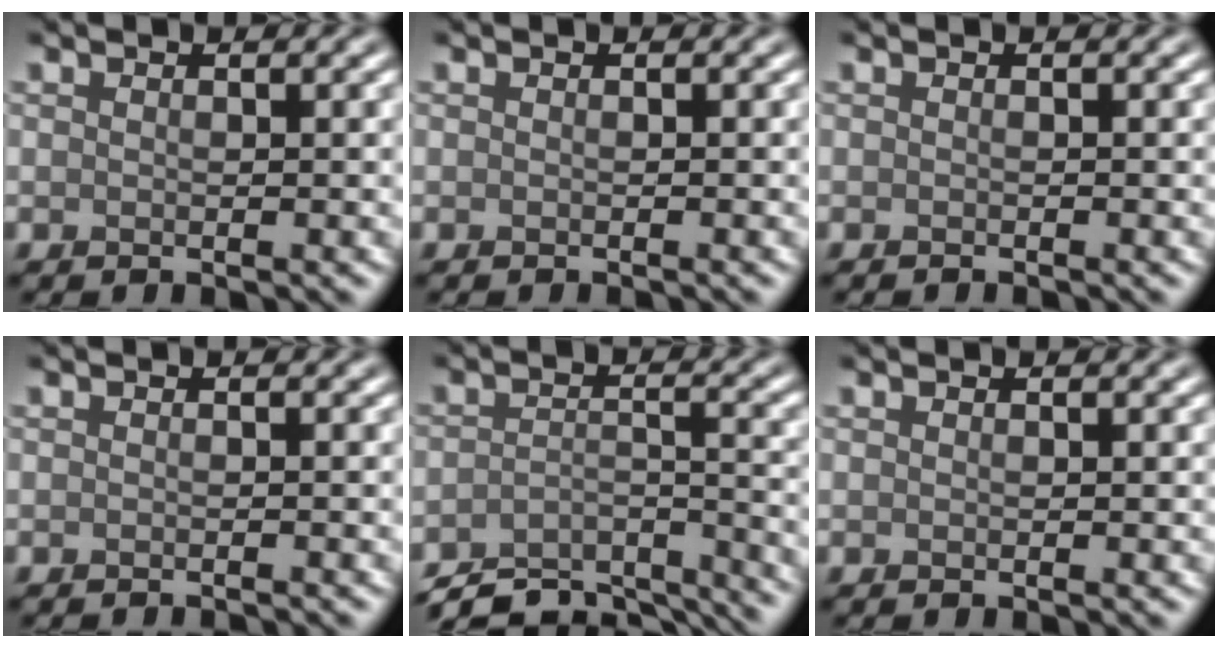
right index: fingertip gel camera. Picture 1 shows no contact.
{"total": 0.6, "force": [-0.6, 0.1, 0.3], "torque": [0.000, 0.001, -0.009]}
{"total": 0.5, "force": [-0.5, 0.1, 0.2], "torque": [-0.001, 0.000, -0.008]}
{"total": 1.4, "force": [-1.2, 0.3, 0.6], "torque": [0.006, 0.000, -0.017]}
{"total": 8.5, "force": [-7.6, 2.2, 3.2], "torque": [-0.053, -0.002, -0.116]}
{"total": 0.0}